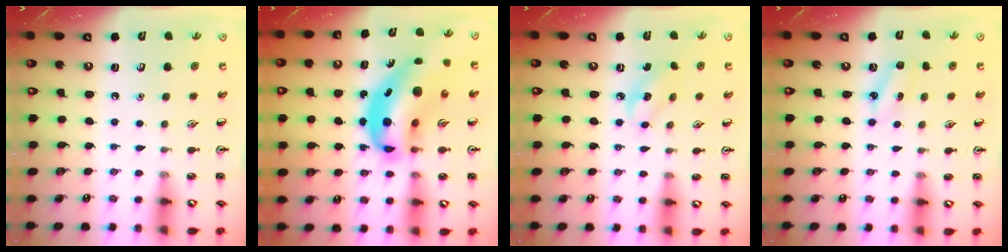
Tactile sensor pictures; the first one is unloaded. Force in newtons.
{"total": 16.0, "press": 15.4, "slide": 4.6}
{"total": 3.0, "press": 2.9, "slide": 0.8}
{"total": 3.7, "press": 3.5, "slide": 1.1}